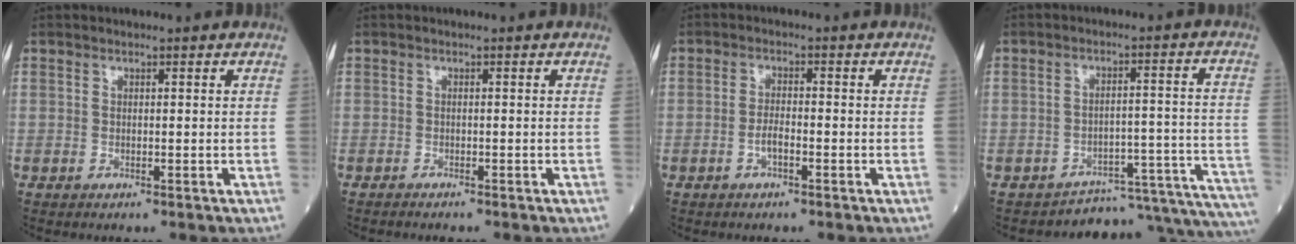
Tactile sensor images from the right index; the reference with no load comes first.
{"total": 1.1, "force": [-1.1, 0.1, 0.4], "torque": [-0.007, -0.001, -0.015]}
{"total": 2.3, "force": [-1.0, 0.6, 2.0], "torque": [-0.036, 0.002, -0.020]}
{"total": 14.4, "force": [-14.3, 1.0, 1.1], "torque": [0.019, 0.061, -0.176]}